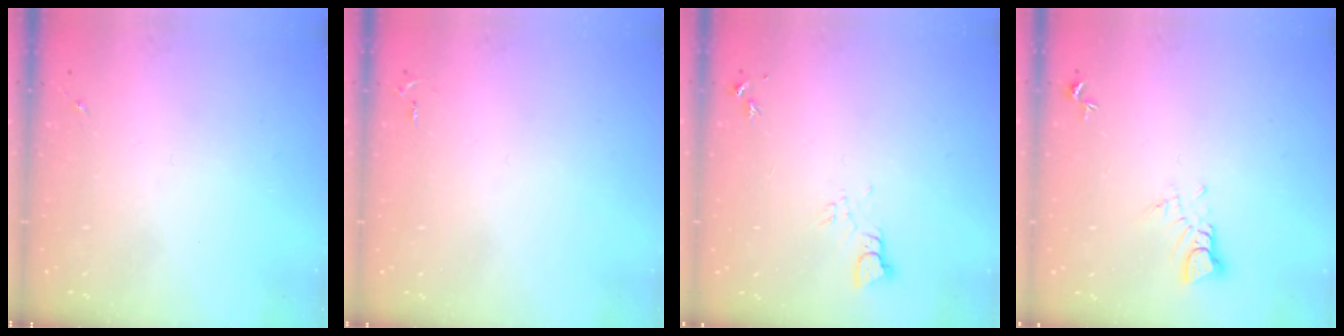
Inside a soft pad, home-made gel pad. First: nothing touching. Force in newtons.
{"total": 2.6, "press": 2.6, "slide": 0.4}
{"total": 4.4, "press": 4.4, "slide": 0.4}
{"total": 4.0, "press": 3.9, "slide": 0.3}